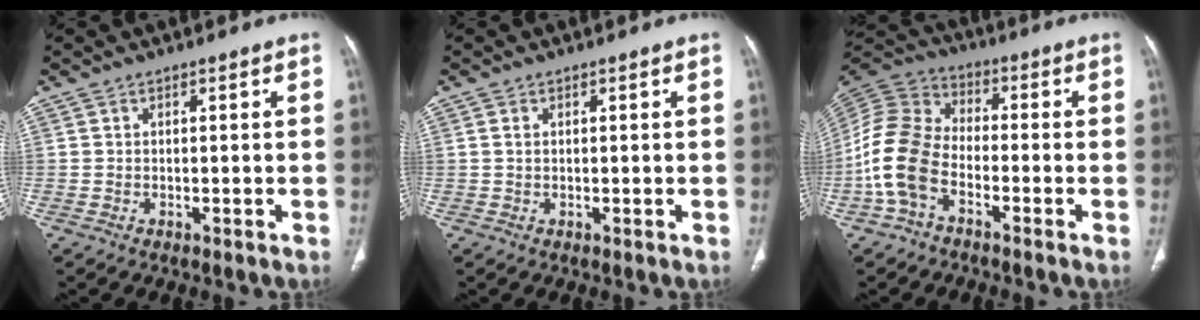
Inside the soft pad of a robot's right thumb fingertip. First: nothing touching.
{"total": 0.8, "force": [0.2, 0.6, 0.6], "torque": [-0.010, 0.000, 0.003]}
{"total": 12.7, "force": [-4.6, 8.1, 8.7], "torque": [-0.185, 0.039, -0.099]}